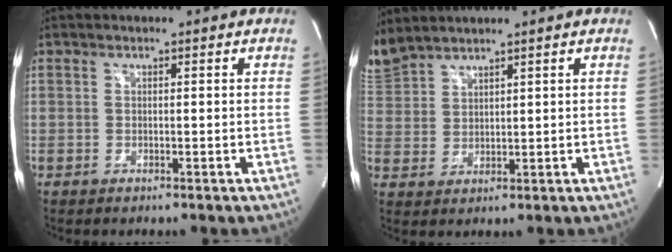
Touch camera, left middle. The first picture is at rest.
{"total": 6.4, "force": [6.1, 1.0, 1.3], "torque": [-0.051, 0.015, 0.140]}